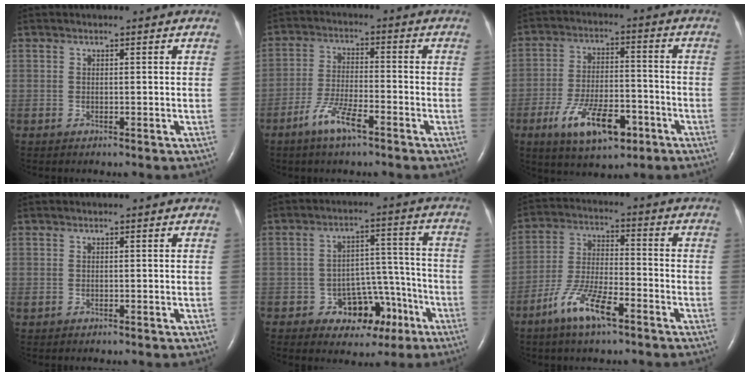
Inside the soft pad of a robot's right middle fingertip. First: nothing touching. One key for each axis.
{"total": 6.3, "fx": -4.0, "fy": 1.1, "fz": 4.8, "tx": -0.102, "ty": -0.004, "tz": -0.077}
{"total": 11.6, "fx": -5.9, "fy": 4.7, "fz": 8.9, "tx": -0.167, "ty": -0.001, "tz": -0.092}
{"total": 0.0}
{"total": 8.1, "fx": -4.0, "fy": 6.1, "fz": 3.6, "tx": -0.033, "ty": 0.036, "tz": -0.047}
{"total": 9.2, "fx": -5.5, "fy": 2.1, "fz": 7.0, "tx": -0.147, "ty": -0.004, "tz": -0.105}